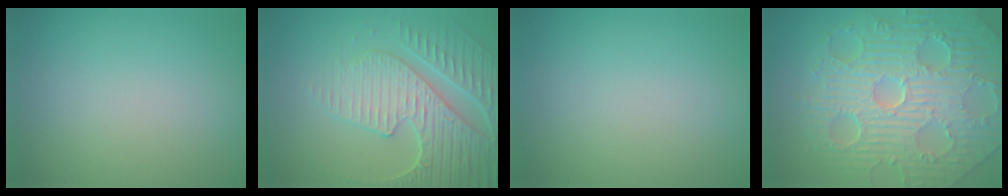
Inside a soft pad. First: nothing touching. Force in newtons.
{"total": 6.4, "press": 5.4, "slide": 3.5}
{"total": 0.0}
{"total": 11.5, "press": 7.5, "slide": 8.8}